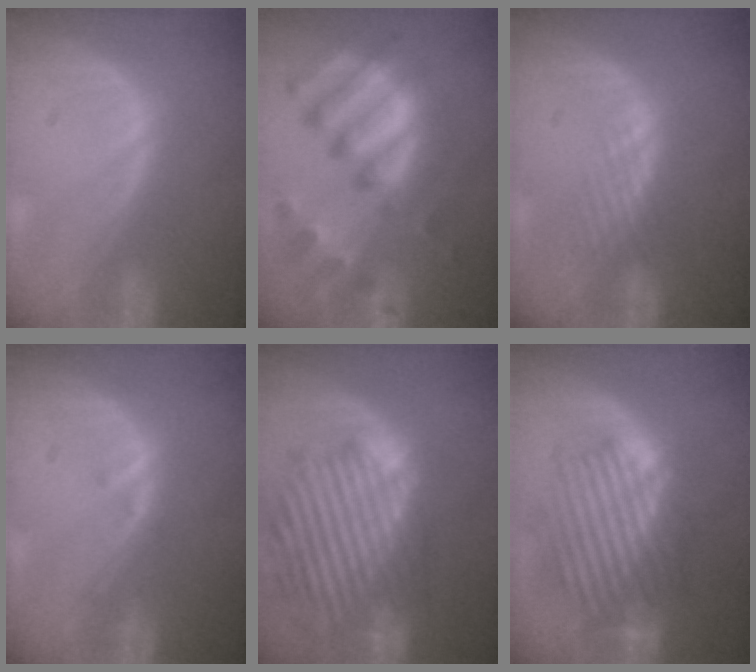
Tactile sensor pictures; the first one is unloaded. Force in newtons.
{"total": 11.4, "press": 9.8, "slide": 5.9}
{"total": 1.8, "press": 1.8, "slide": 0.2}
{"total": 0.8, "press": 0.8, "slide": 0.1}
{"total": 14.3, "press": 12.3, "slide": 7.4}
{"total": 8.9, "press": 8.6, "slide": 2.3}